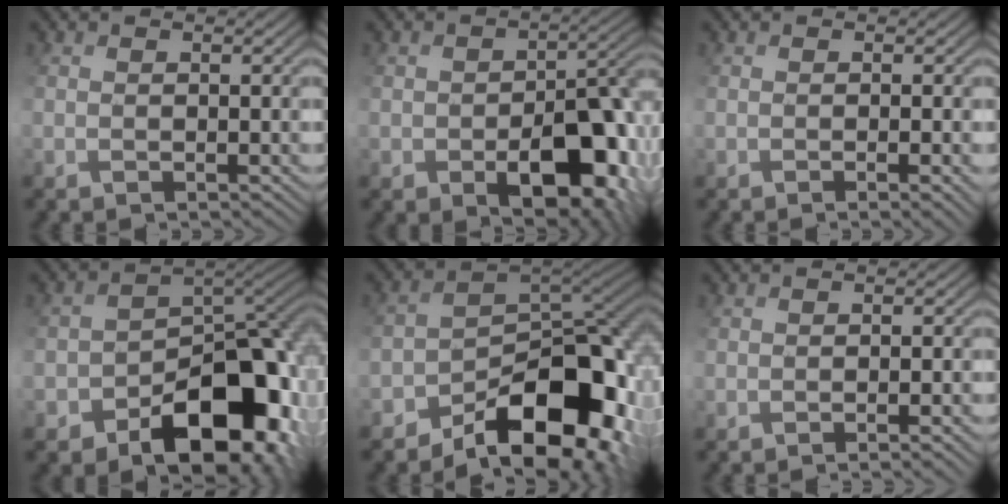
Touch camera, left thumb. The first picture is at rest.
{"total": 11.6, "force": [-4.3, 7.6, 7.7], "torque": [-0.091, -0.017, -0.050]}
{"total": 2.9, "force": [-1.0, 1.0, 2.6], "torque": [-0.034, -0.006, 0.005]}
{"total": 15.3, "force": [-7.0, 9.7, 9.5], "torque": [-0.112, -0.025, -0.096]}
{"total": 13.4, "force": [-7.8, 6.3, 9.0], "torque": [-0.126, -0.005, -0.125]}
{"total": 2.9, "force": [-1.8, 0.6, 2.2], "torque": [-0.020, 0.004, -0.006]}